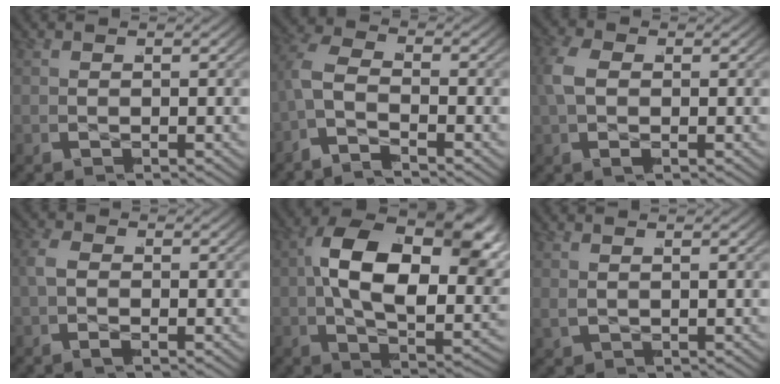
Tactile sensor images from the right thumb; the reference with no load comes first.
{"total": 3.0, "force": [-1.4, 1.6, 2.2], "torque": [-0.060, -0.009, -0.033]}
{"total": 3.2, "force": [0.3, 2.2, 2.3], "torque": [-0.060, -0.002, 0.008]}
{"total": 2.0, "force": [-0.2, 1.4, 1.5], "torque": [-0.039, -0.003, -0.005]}
{"total": 14.7, "force": [2.4, 7.6, 12.4], "torque": [-0.227, -0.029, 0.047]}
{"total": 0.6, "force": [0.6, 0.0, 0.2], "torque": [-0.009, 0.003, 0.016]}